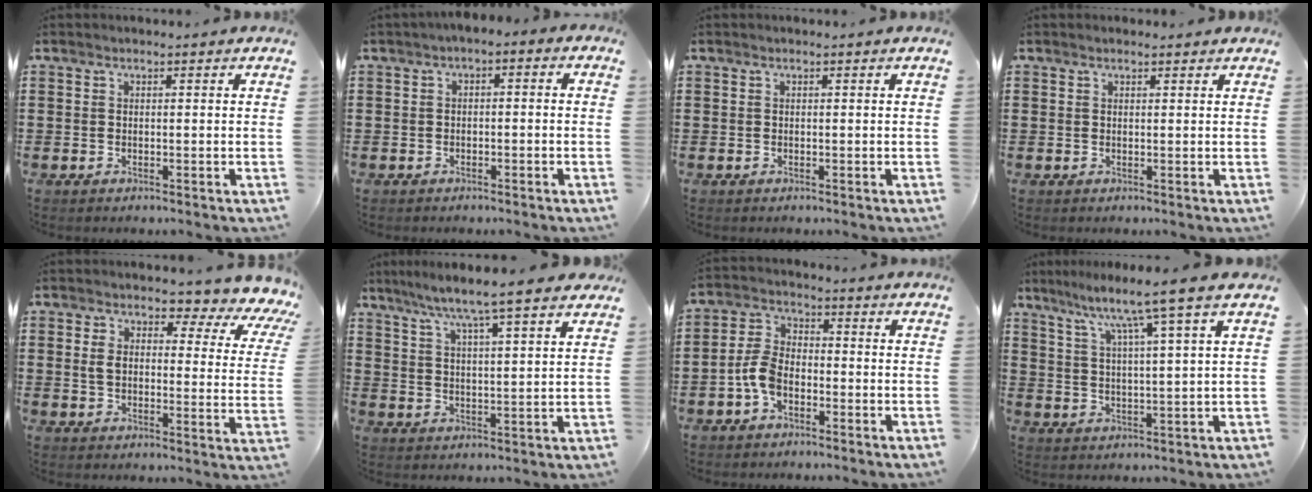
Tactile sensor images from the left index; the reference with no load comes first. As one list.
[{"total": 1.0, "force": [-0.5, 0.8, 0.4], "torque": [-0.009, 0.003, -0.012]}, {"total": 0.0}, {"total": 0.8, "force": [0.6, 0.5, 0.0], "torque": [-0.002, 0.004, 0.012]}, {"total": 5.2, "force": [3.2, 2.3, 3.3], "torque": [-0.071, -0.023, 0.045]}, {"total": 6.3, "force": [5.3, -0.5, 3.3], "torque": [-0.085, -0.027, 0.086]}, {"total": 5.3, "force": [-2.2, 3.2, 3.6], "torque": [-0.099, 0.003, -0.050]}, {"total": 7.0, "force": [5.3, -1.3, 4.3], "torque": [-0.104, -0.028, 0.082]}]